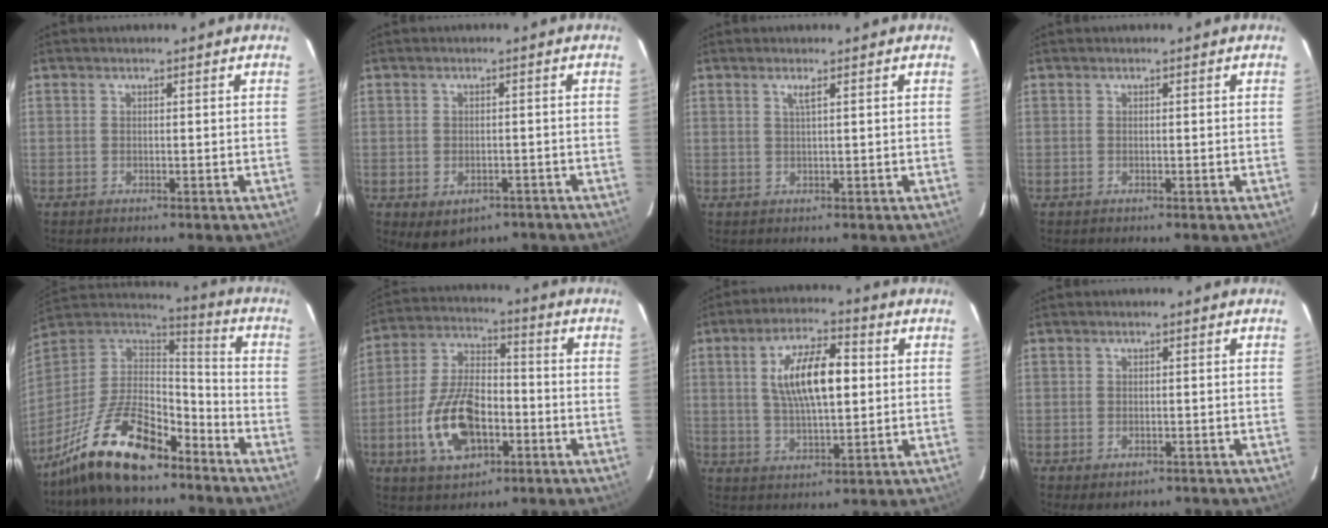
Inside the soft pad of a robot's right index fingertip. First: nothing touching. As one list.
[{"total": 6.1, "force": [-3.6, 4.0, 2.9], "torque": [-0.053, -0.008, -0.034]}, {"total": 1.2, "force": [0.6, -0.3, 1.1], "torque": [-0.020, 0.000, 0.010]}, {"total": 0.0}, {"total": 20.6, "force": [-14.0, 8.2, 12.7], "torque": [-0.255, -0.004, -0.246]}, {"total": 15.2, "force": [-5.2, 8.3, 11.6], "torque": [-0.241, 0.009, -0.085]}, {"total": 12.2, "force": [2.0, 4.5, 11.1], "torque": [-0.200, 0.010, 0.039]}, {"total": 2.6, "force": [-1.2, 1.8, 1.4], "torque": [-0.026, -0.006, -0.012]}]